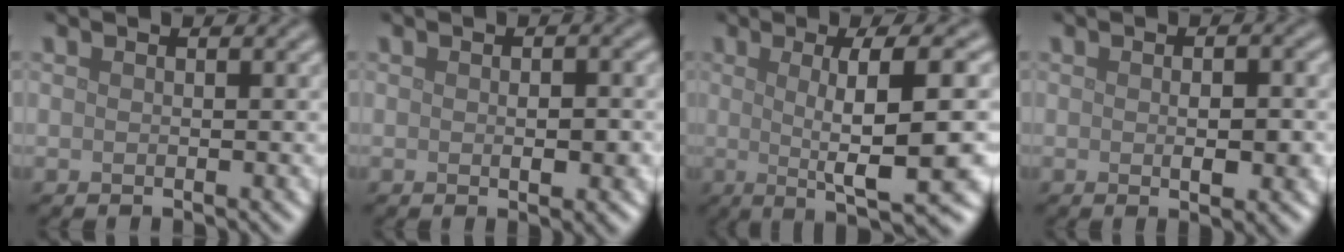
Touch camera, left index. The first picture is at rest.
{"total": 2.4, "force": [-0.3, 1.0, 2.2], "torque": [-0.032, -0.004, -0.001]}
{"total": 9.8, "force": [-0.1, 2.0, 9.6], "torque": [-0.123, 0.009, -0.001]}
{"total": 3.1, "force": [-0.2, 1.1, 2.9], "torque": [-0.043, -0.003, 0.000]}